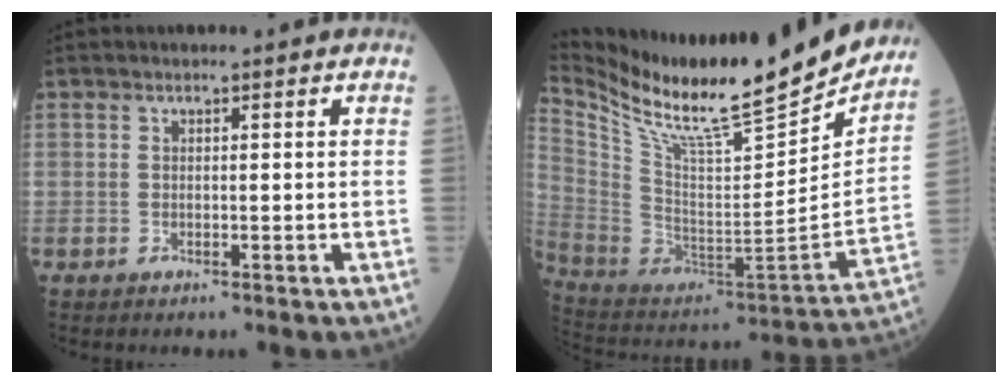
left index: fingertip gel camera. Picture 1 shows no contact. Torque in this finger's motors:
{"motor_torque": [-0.26, -0.63, 0.06, 0.05]}